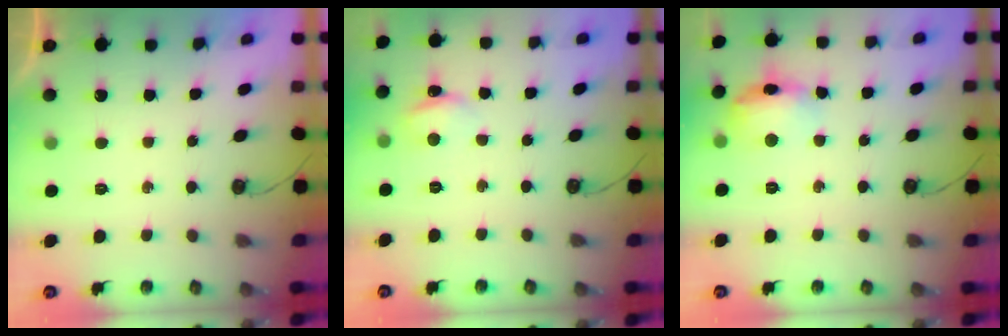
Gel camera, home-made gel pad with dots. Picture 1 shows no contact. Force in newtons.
{"total": 3.3, "press": 3.3, "slide": 0.4}
{"total": 13.0, "press": 13.0, "slide": 1.1}